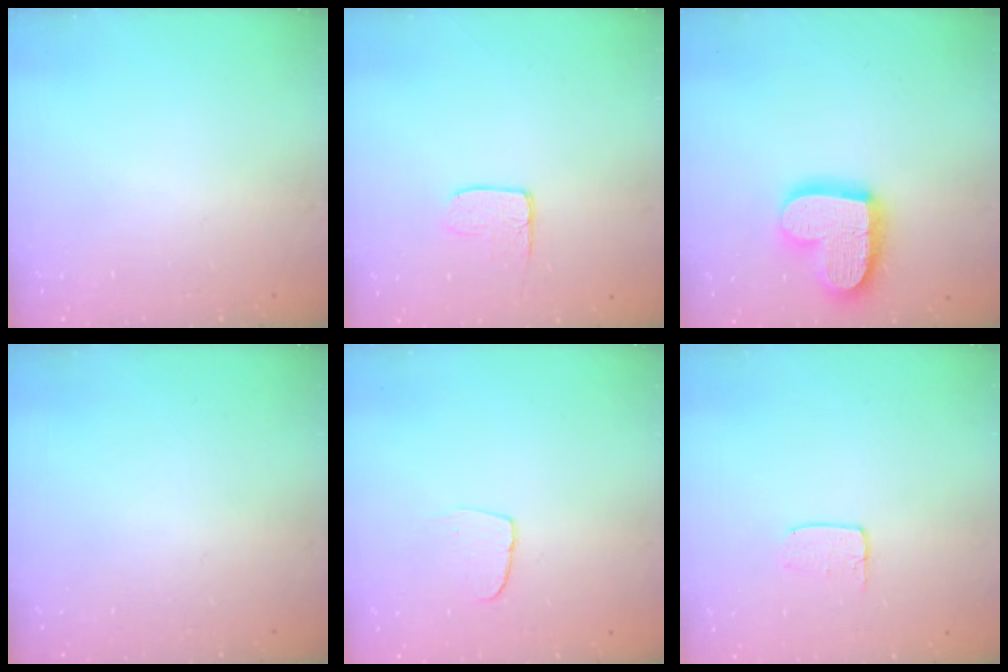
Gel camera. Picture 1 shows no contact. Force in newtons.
{"total": 6.3, "press": 6.2, "slide": 0.5}
{"total": 18.9, "press": 18.8, "slide": 1.7}
{"total": 0.0}
{"total": 4.2, "press": 4.2, "slide": 0.3}
{"total": 5.4, "press": 5.4, "slide": 0.3}